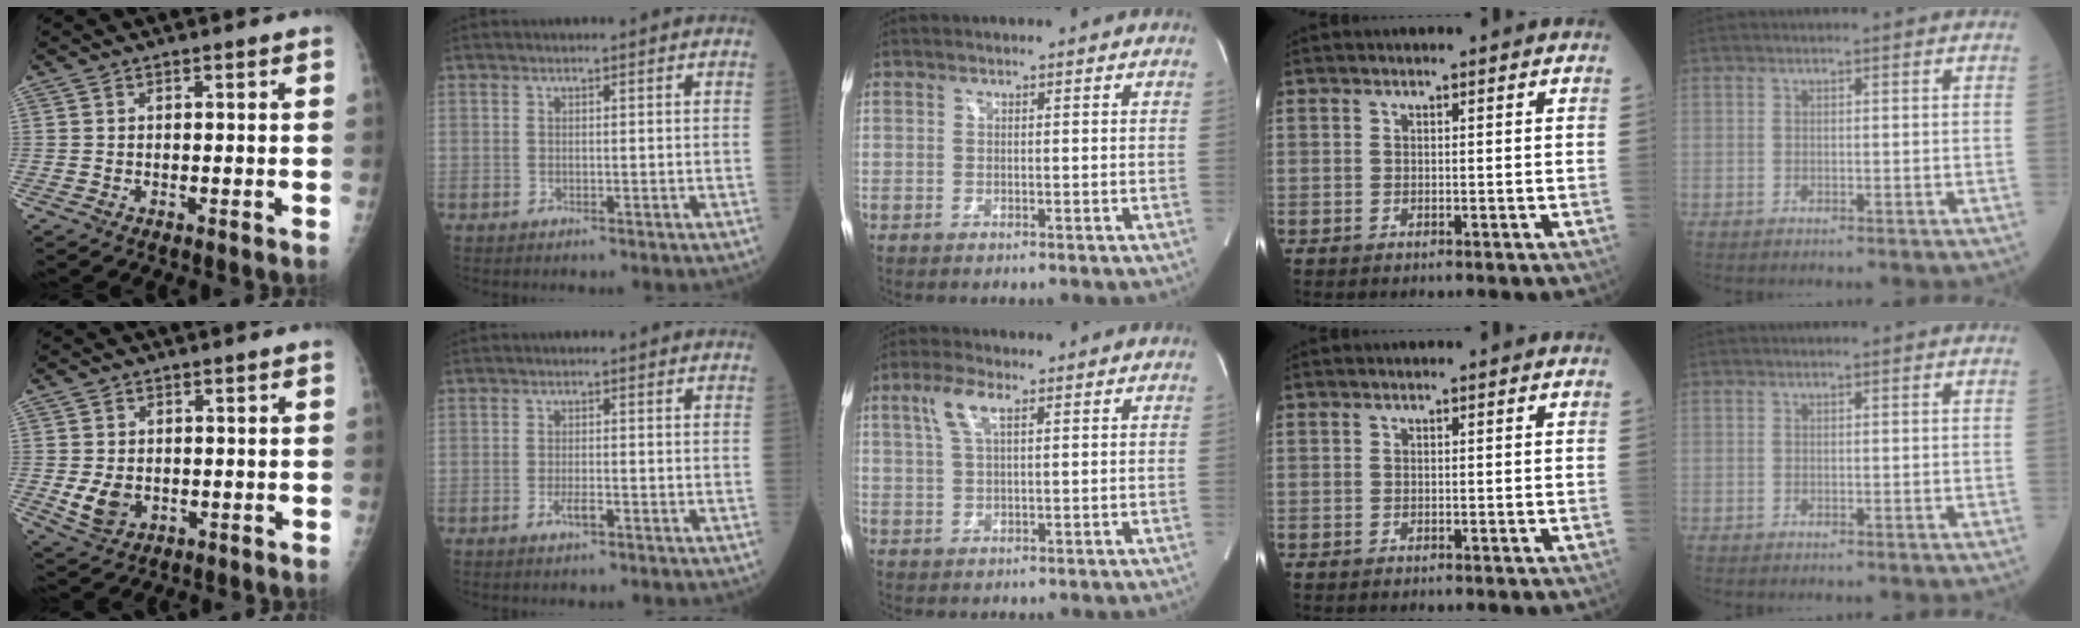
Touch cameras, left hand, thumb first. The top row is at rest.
{"thumb": {"total": 5.4, "force": [-0.6, 4.2, 3.4], "torque": [-0.049, -0.007, 0.000]}, "index": {"total": 1.9, "force": [-1.1, 0.4, 1.5], "torque": [-0.031, -0.001, -0.020]}, "middle": {"total": 4.6, "force": [2.1, 1.2, 3.9], "torque": [-0.090, 0.014, 0.046]}}